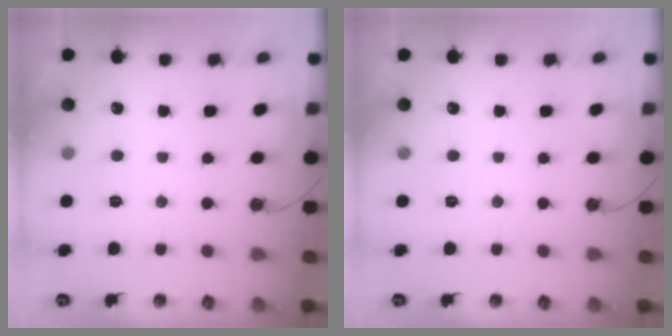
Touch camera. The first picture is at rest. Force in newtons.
{"total": 0.0}